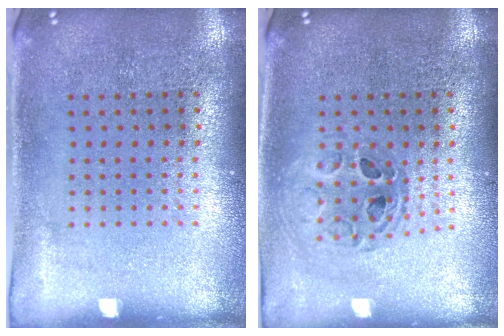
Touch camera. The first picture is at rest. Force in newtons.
{"total": 0.7, "press": 0.7, "slide": 0.1}